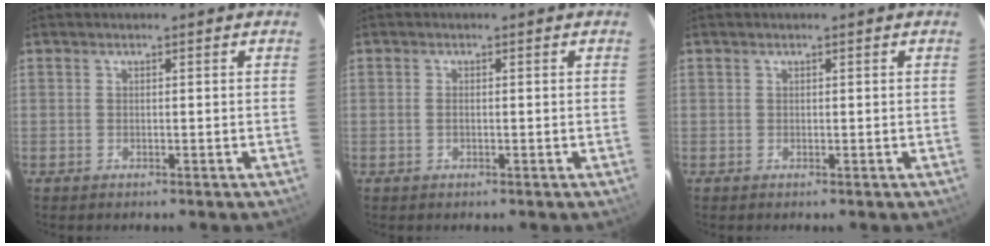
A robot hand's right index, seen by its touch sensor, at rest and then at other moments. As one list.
[{"total": 0.9, "force": [-0.2, 0.4, 0.8], "torque": [-0.017, 0.002, -0.004]}, {"total": 0.0}]